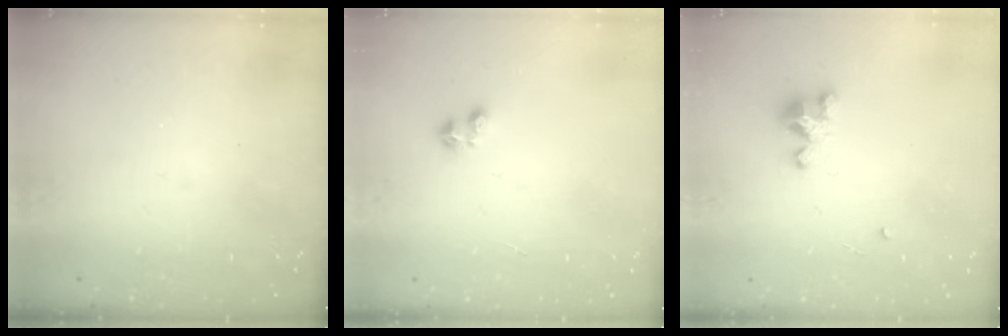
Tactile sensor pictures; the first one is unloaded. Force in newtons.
{"total": 2.9, "press": 2.8, "slide": 0.5}
{"total": 3.6, "press": 3.6, "slide": 0.2}